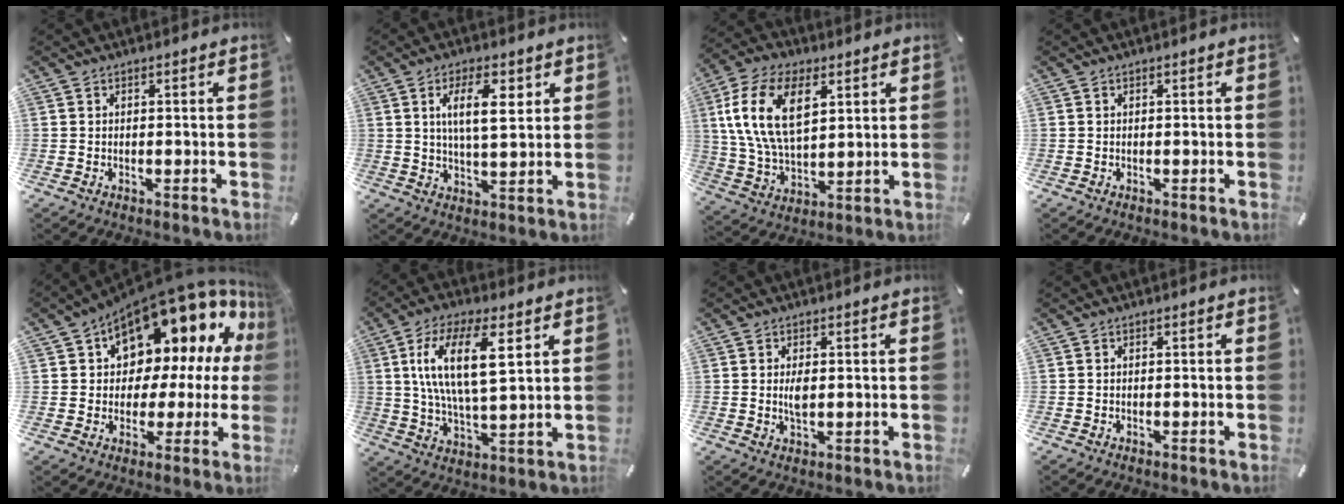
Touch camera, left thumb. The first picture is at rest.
{"total": 9.7, "force": [3.7, 3.6, 8.2], "torque": [-0.137, -0.005, 0.057]}
{"total": 15.6, "force": [5.5, 8.9, 11.6], "torque": [-0.277, -0.001, 0.096]}
{"total": 0.0}
{"total": 16.4, "force": [9.8, 9.3, 9.4], "torque": [-0.125, -0.096, 0.164]}
{"total": 14.8, "force": [5.5, 5.7, 12.5], "torque": [-0.237, 0.003, 0.092]}
{"total": 3.1, "force": [0.4, 1.3, 2.7], "torque": [-0.055, -0.003, 0.001]}
{"total": 0.0}